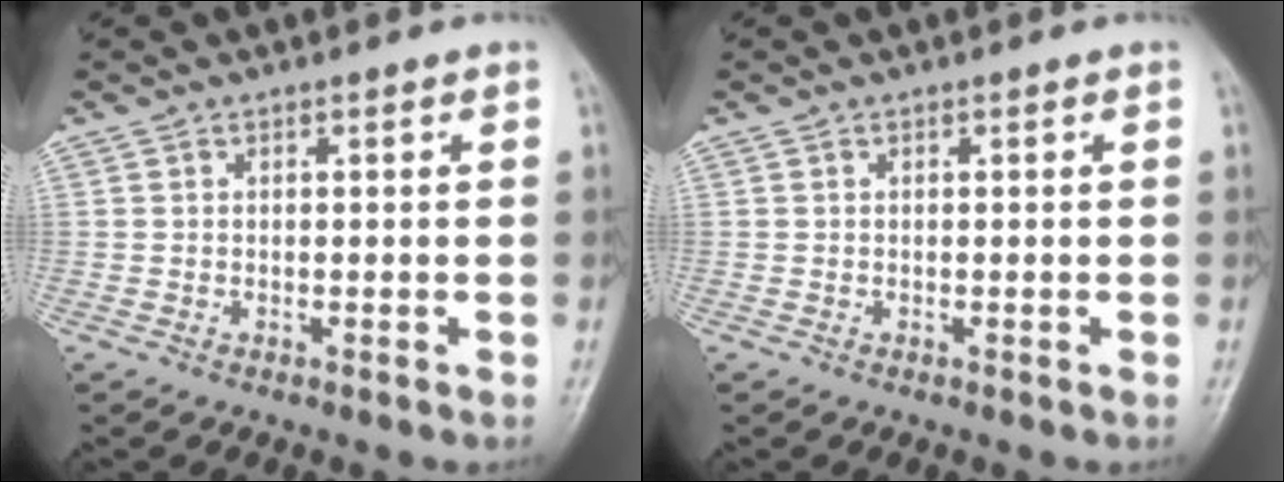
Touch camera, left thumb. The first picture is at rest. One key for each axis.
{"total": 0.0}